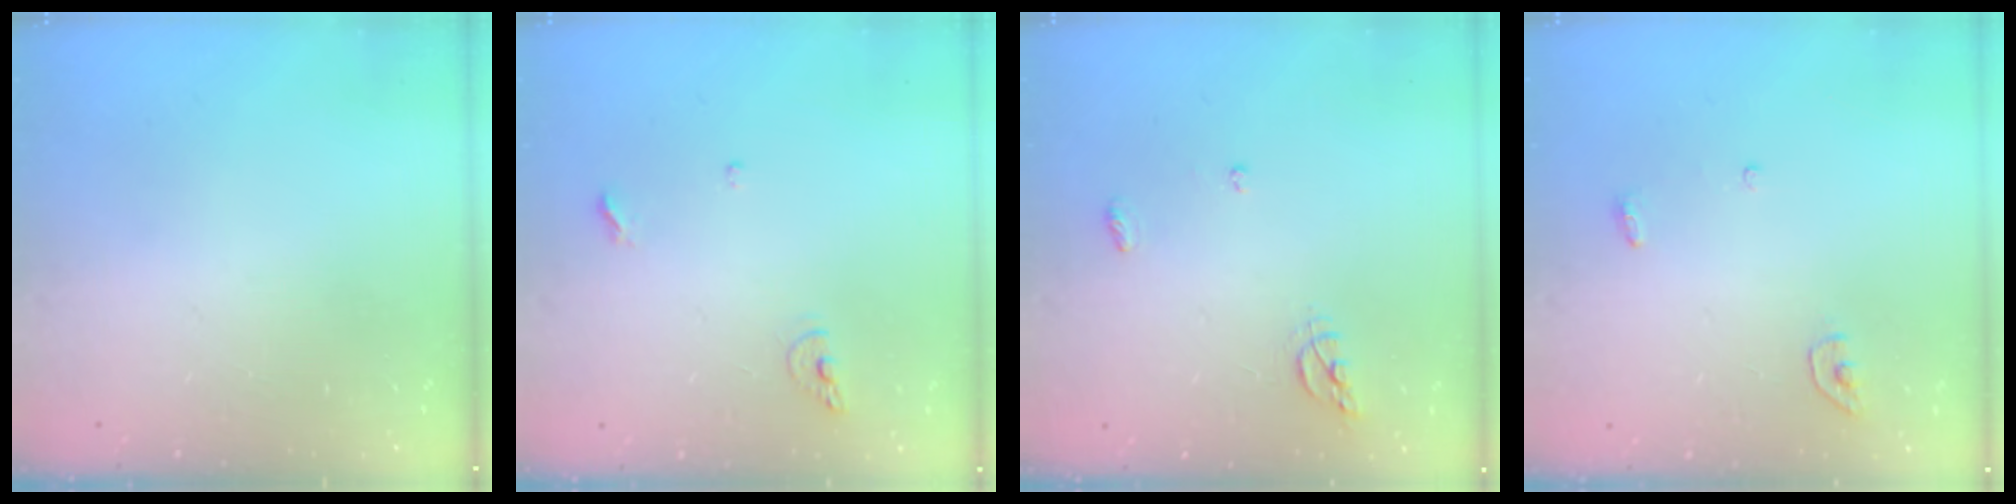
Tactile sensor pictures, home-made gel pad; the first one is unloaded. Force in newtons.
{"total": 6.8, "press": 6.6, "slide": 1.2}
{"total": 6.5, "press": 6.5, "slide": 0.6}
{"total": 3.4, "press": 3.4, "slide": 0.3}